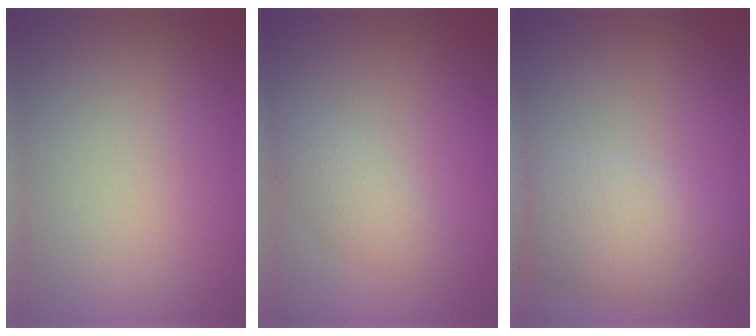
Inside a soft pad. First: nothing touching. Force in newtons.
{"total": 2.1, "press": 2.1, "slide": 0.0}
{"total": 5.8, "press": 5.8, "slide": 0.3}